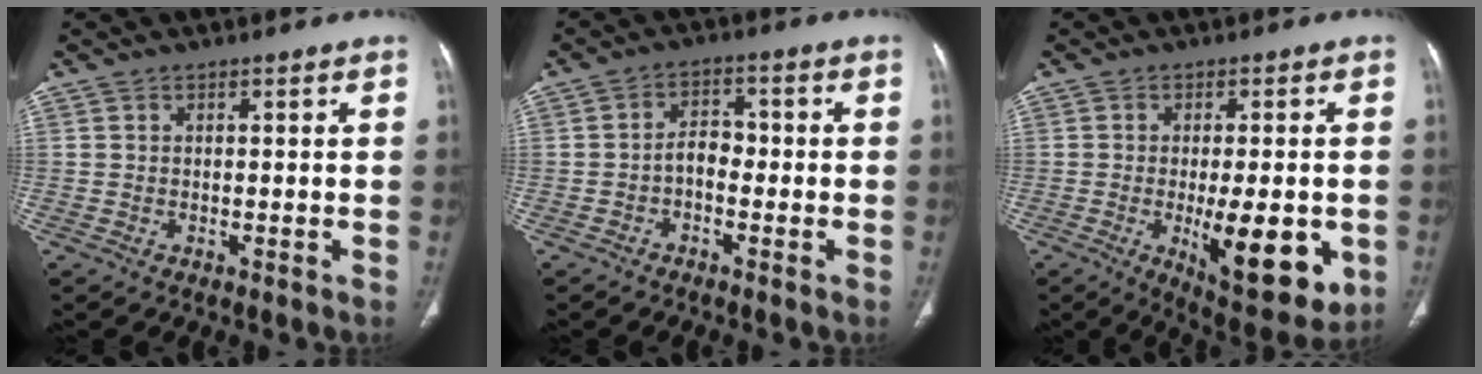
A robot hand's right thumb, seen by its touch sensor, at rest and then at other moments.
{"total": 3.9, "force": [-1.3, 2.6, 2.7], "torque": [-0.031, 0.021, -0.031]}
{"total": 15.4, "force": [-3.6, 5.7, 13.9], "torque": [-0.176, -0.023, -0.038]}